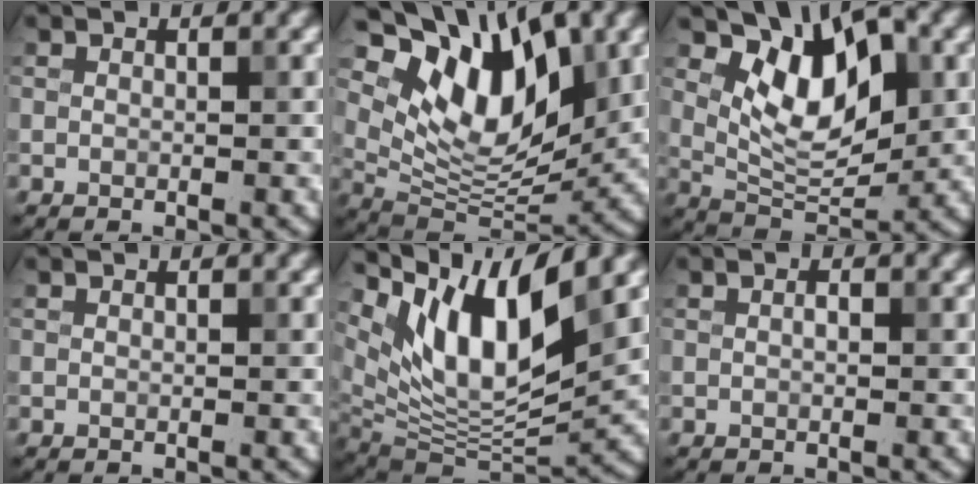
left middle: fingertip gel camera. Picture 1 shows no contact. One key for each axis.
{"total": 11.2, "fx": 5.8, "fy": 5.5, "fz": 7.9, "tx": -0.130, "ty": -0.002, "tz": 0.102}
{"total": 7.7, "fx": 2.6, "fy": 4.1, "fz": 6.0, "tx": -0.096, "ty": -0.008, "tz": 0.043}
{"total": 0.0}
{"total": 11.3, "fx": 6.3, "fy": 3.7, "fz": 8.6, "tx": -0.147, "ty": -0.004, "tz": 0.123}
{"total": 0.6, "fx": 0.0, "fy": 0.3, "fz": 0.5, "tx": -0.009, "ty": 0.000, "tz": 0.000}